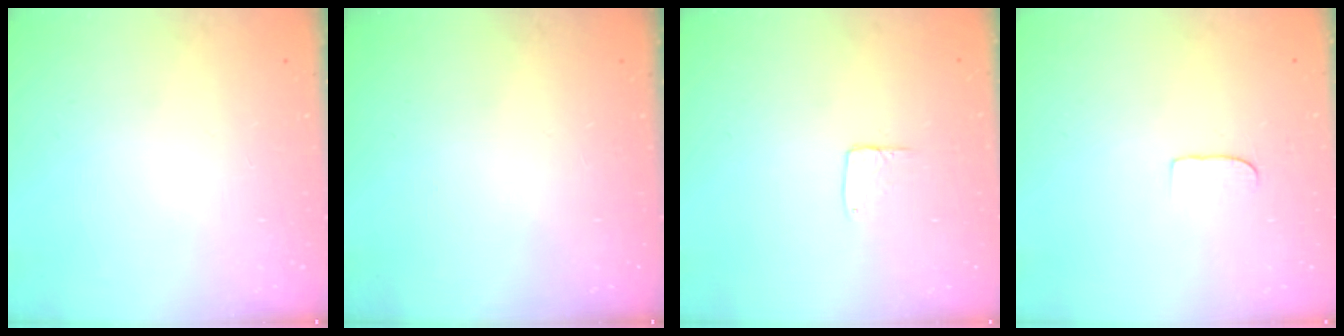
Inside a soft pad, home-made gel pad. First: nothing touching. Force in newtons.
{"total": 0.0}
{"total": 3.6, "press": 3.6, "slide": 0.3}
{"total": 5.0, "press": 4.9, "slide": 0.4}